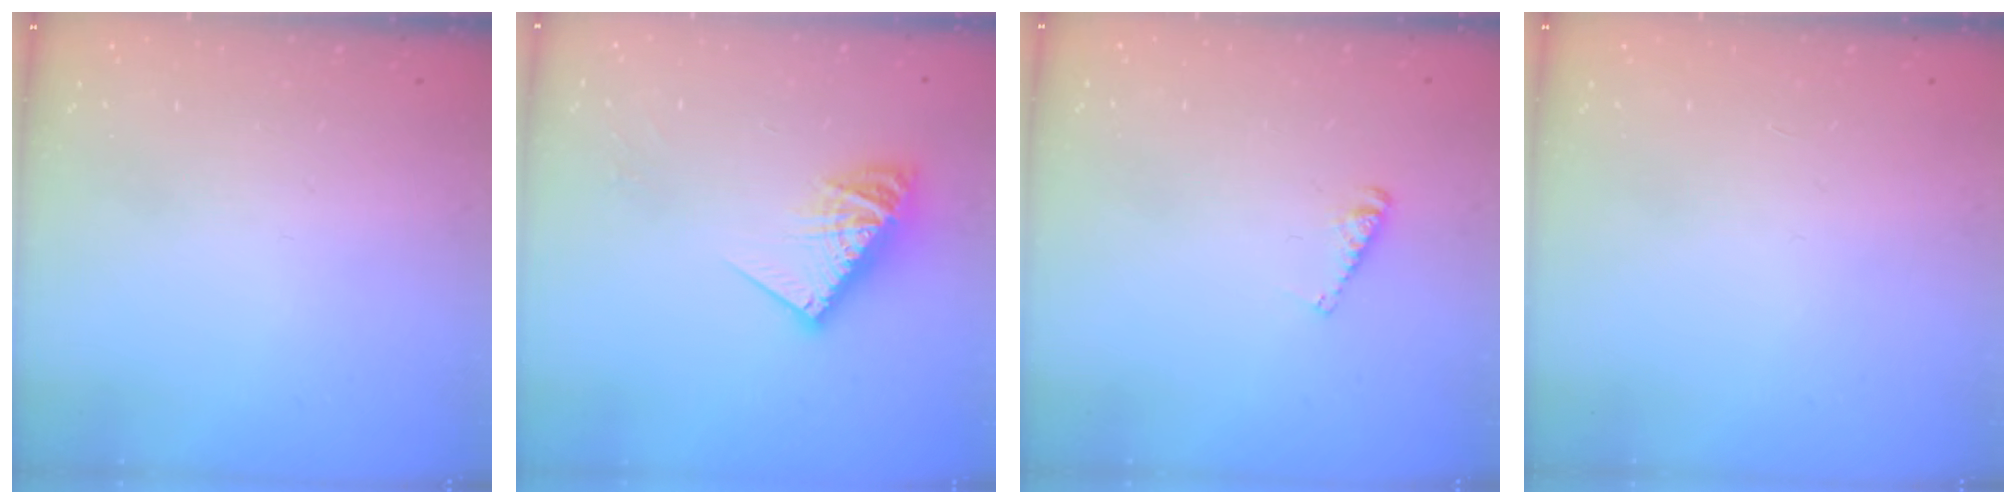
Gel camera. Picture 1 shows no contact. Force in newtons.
{"total": 12.2, "press": 12.1, "slide": 1.0}
{"total": 3.9, "press": 3.9, "slide": 0.5}
{"total": 0.0}